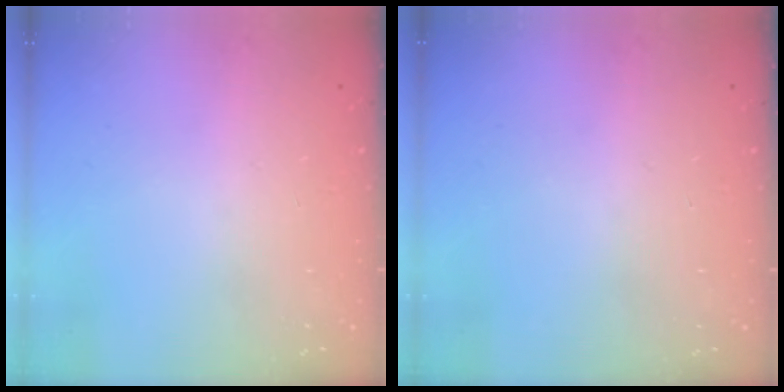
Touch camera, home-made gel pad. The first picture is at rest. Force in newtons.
{"total": 0.0}